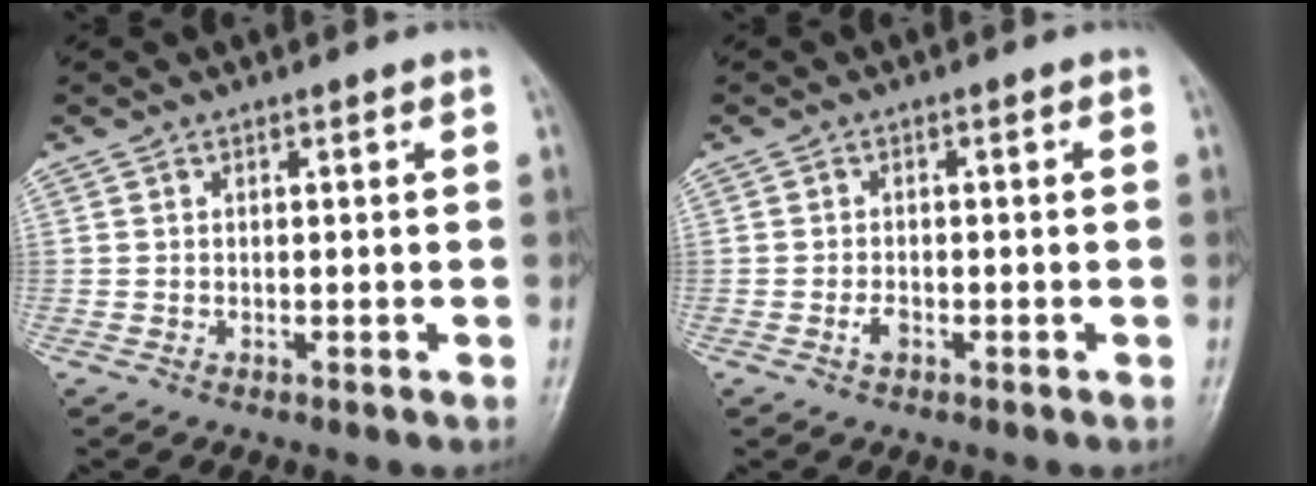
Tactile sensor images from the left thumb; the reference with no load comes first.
{"total": 1.8, "force": [-0.9, 1.0, 1.2], "torque": [-0.024, 0.005, -0.018]}